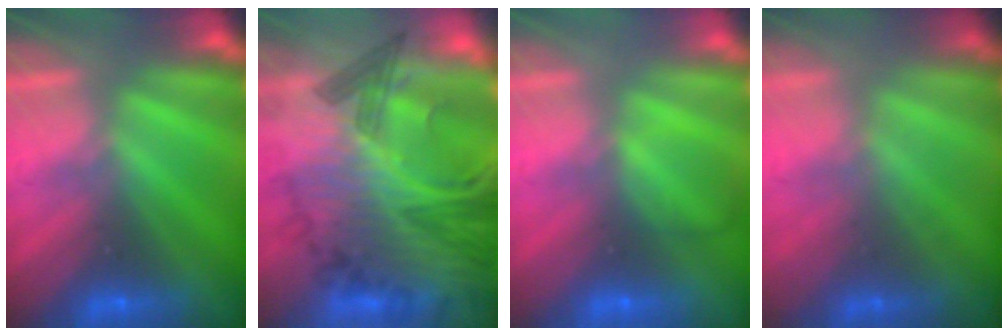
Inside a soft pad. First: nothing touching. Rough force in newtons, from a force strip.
{"total": 7.3}
{"total": 2.1}
{"total": 1.5}